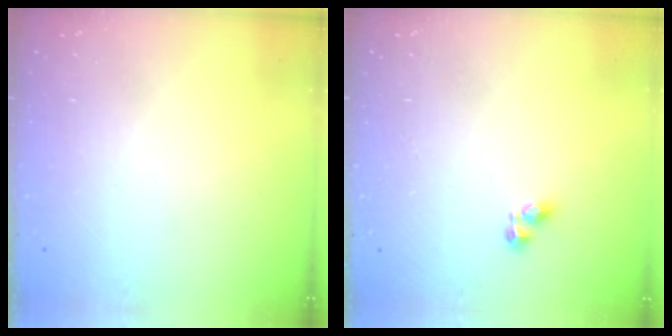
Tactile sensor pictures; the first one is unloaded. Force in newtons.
{"total": 5.2, "press": 5.2, "slide": 0.7}